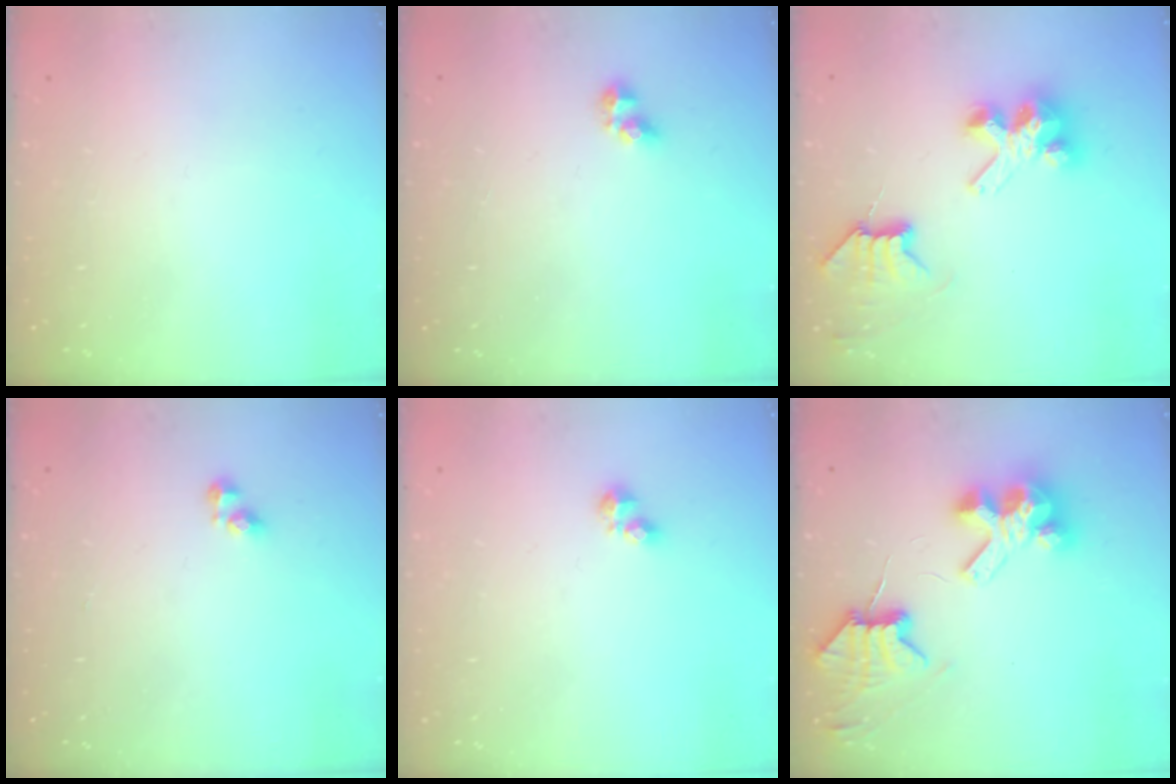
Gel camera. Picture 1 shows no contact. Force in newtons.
{"total": 3.3, "press": 3.3, "slide": 0.2}
{"total": 7.4, "press": 7.4, "slide": 0.2}
{"total": 2.8, "press": 2.8, "slide": 0.3}
{"total": 4.5, "press": 4.5, "slide": 0.5}
{"total": 8.0, "press": 7.9, "slide": 1.0}